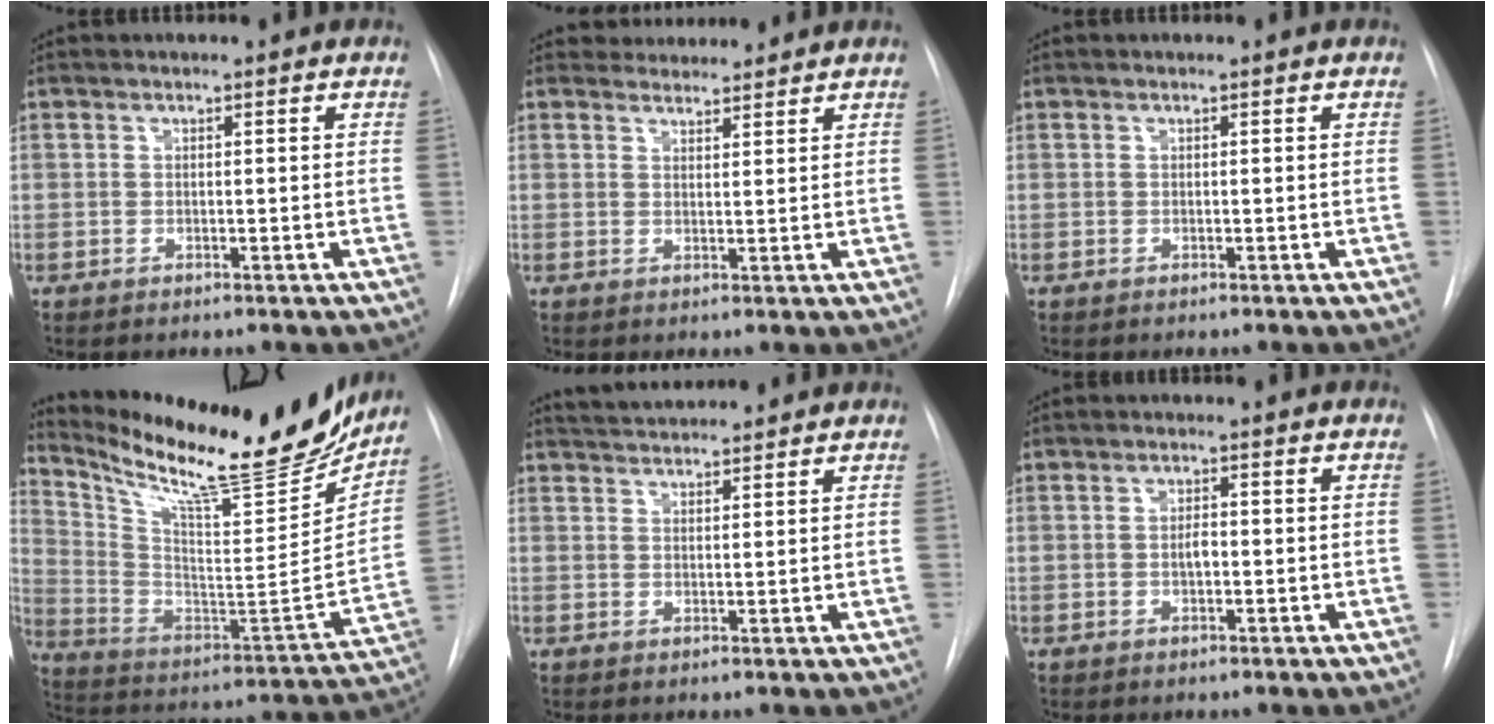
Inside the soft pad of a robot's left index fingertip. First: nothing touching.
{"total": 4.2, "force": [4.1, 0.9, -0.2], "torque": [0.002, 0.013, 0.061]}
{"total": 0.0}
{"total": 26.7, "force": [22.8, 3.9, 13.4], "torque": [-0.231, -0.060, 0.338]}
{"total": 5.9, "force": [5.7, 0.7, 1.4], "torque": [-0.030, 0.031, 0.092]}
{"total": 1.8, "force": [-0.2, 0.7, 1.6], "torque": [-0.029, 0.002, -0.003]}